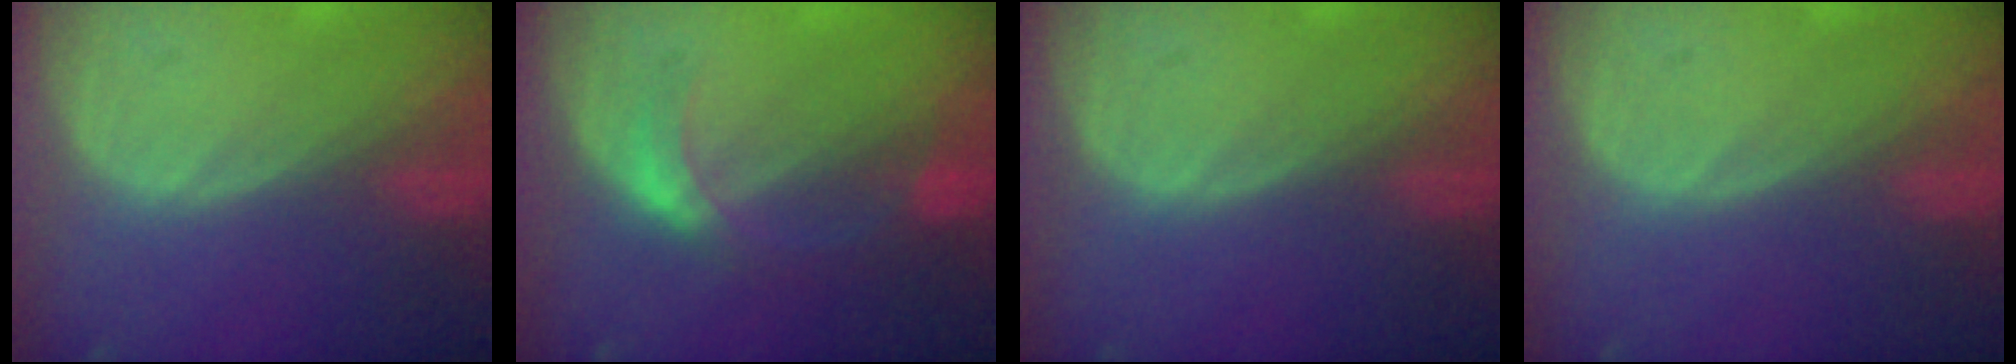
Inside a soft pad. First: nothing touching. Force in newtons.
{"total": 5.3, "press": 4.8, "slide": 2.2}
{"total": 0.0}
{"total": 0.0}